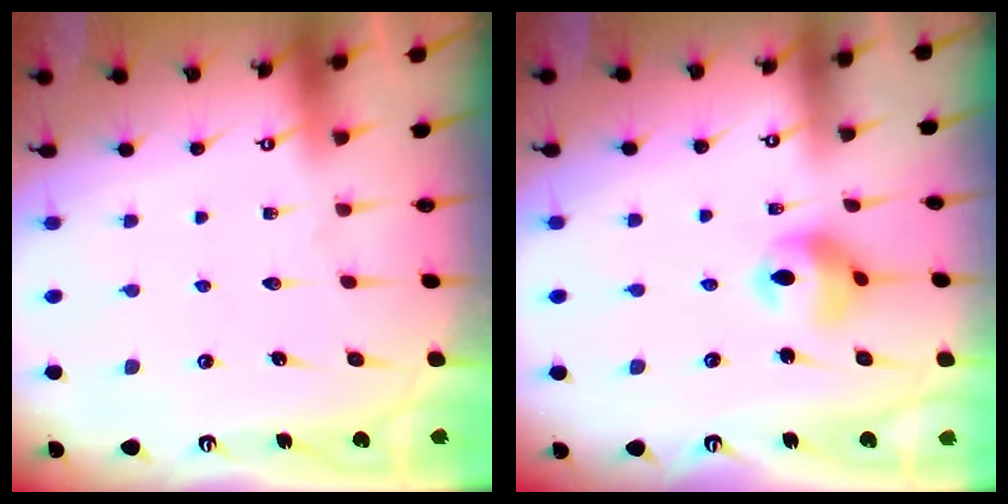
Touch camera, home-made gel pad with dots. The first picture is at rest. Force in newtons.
{"total": 9.6, "press": 9.5, "slide": 1.2}